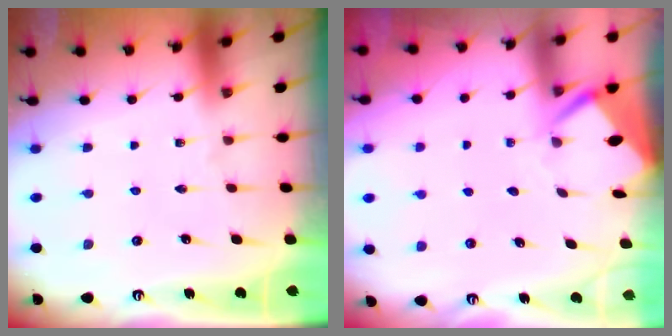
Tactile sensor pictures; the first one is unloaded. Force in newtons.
{"total": 3.8, "press": 3.8, "slide": 0.3}